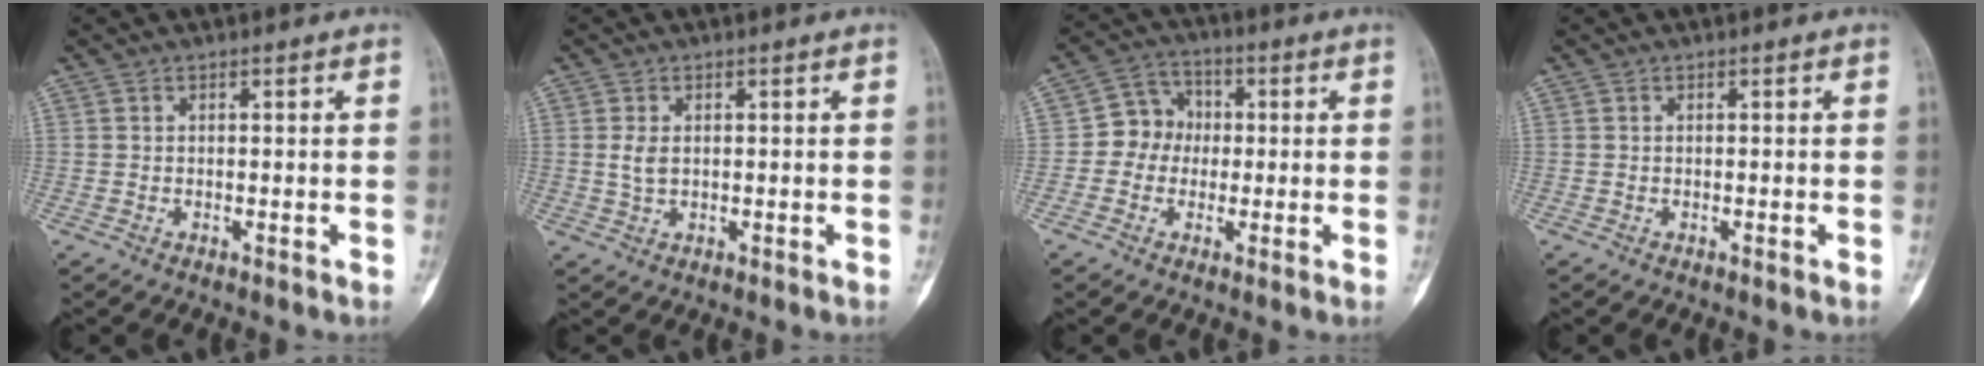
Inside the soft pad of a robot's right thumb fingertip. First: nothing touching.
{"total": 2.5, "force": [0.3, 1.5, 2.0], "torque": [-0.043, 0.000, 0.008]}
{"total": 6.9, "force": [-0.4, 6.3, 2.8], "torque": [-0.012, 0.019, -0.022]}
{"total": 0.0}